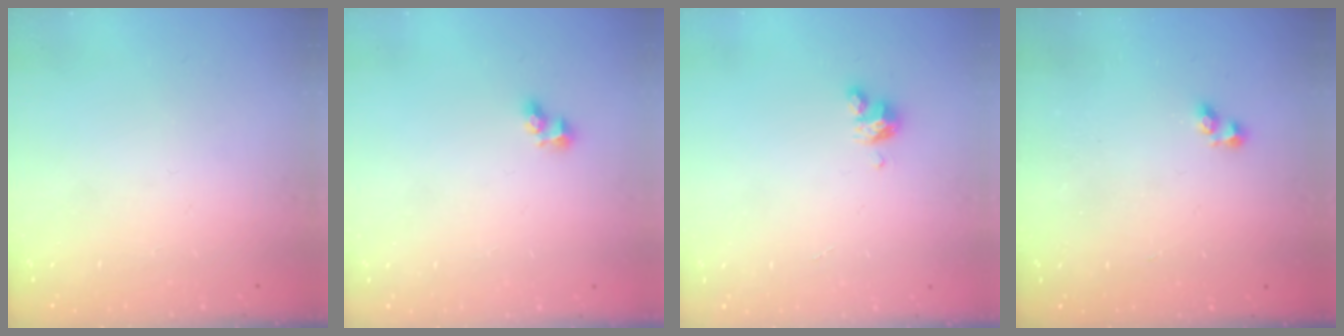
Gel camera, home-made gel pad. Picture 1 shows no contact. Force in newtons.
{"total": 2.7, "press": 2.5, "slide": 1.0}
{"total": 4.1, "press": 4.1, "slide": 0.3}
{"total": 0.9, "press": 0.4, "slide": 0.8}